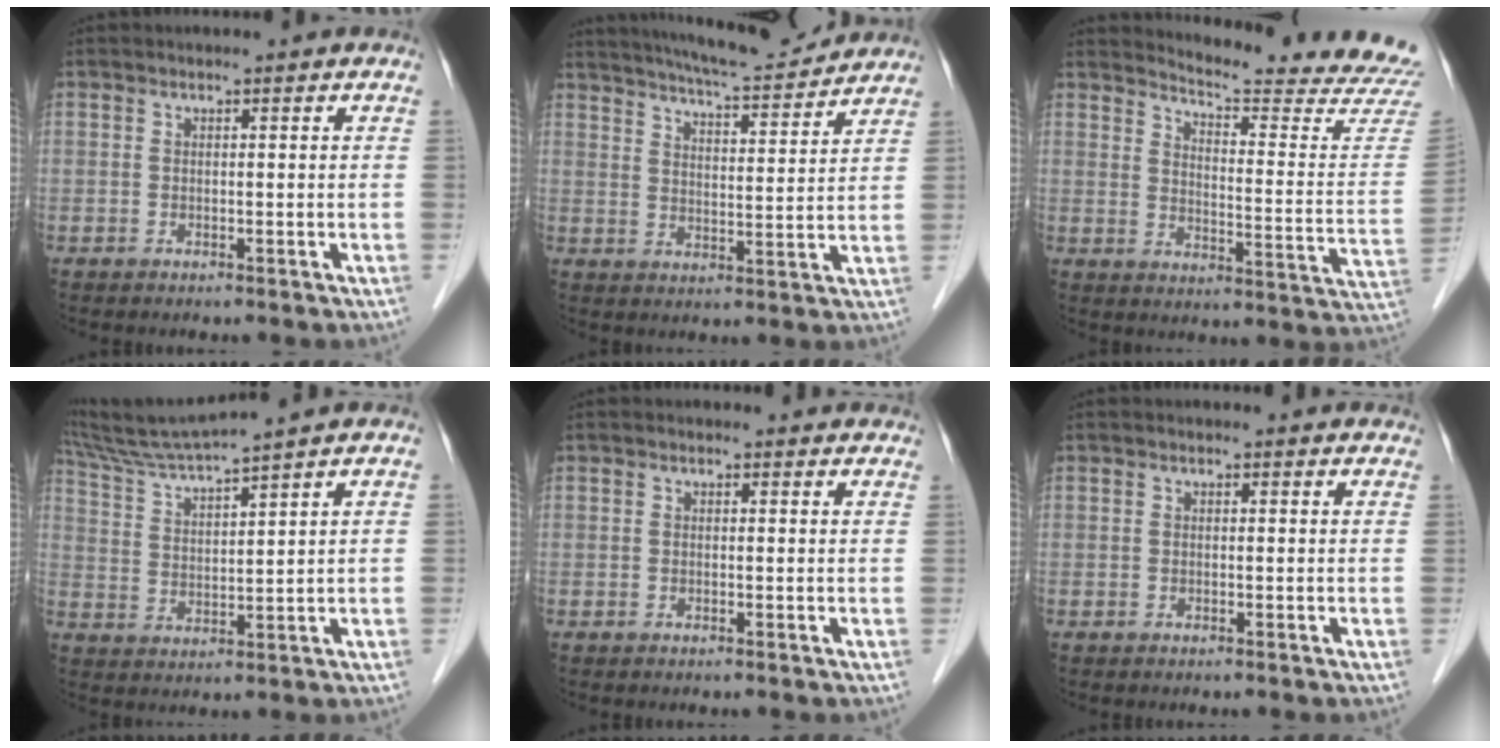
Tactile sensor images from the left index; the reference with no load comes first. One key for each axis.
{"total": 12.7, "fx": 11.9, "fy": 0.7, "fz": 4.5, "tx": -0.081, "ty": 0.000, "tz": 0.172}
{"total": 19.7, "fx": 19.3, "fy": -0.8, "fz": 3.9, "tx": -0.060, "ty": -0.142, "tz": 0.219}
{"total": 9.6, "fx": 8.8, "fy": -1.9, "fz": 3.5, "tx": -0.074, "ty": 0.013, "tz": 0.169}
{"total": 2.0, "fx": 1.8, "fy": 0.7, "fz": 0.1, "tx": -0.005, "ty": 0.003, "tz": 0.009}
{"total": 1.5, "fx": 1.4, "fy": 0.4, "fz": 0.1, "tx": -0.012, "ty": 0.005, "tz": 0.008}